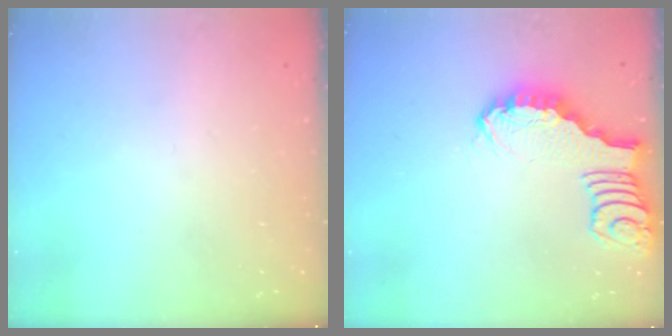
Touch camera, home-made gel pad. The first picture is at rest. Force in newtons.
{"total": 2.4, "press": 2.4, "slide": 0.2}